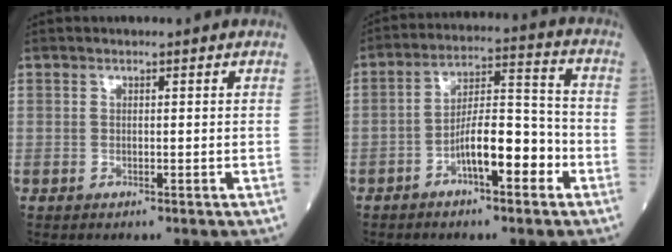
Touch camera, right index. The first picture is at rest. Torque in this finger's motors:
{"motor_torque": [0.98, -0.52, 0.47, 0.16]}